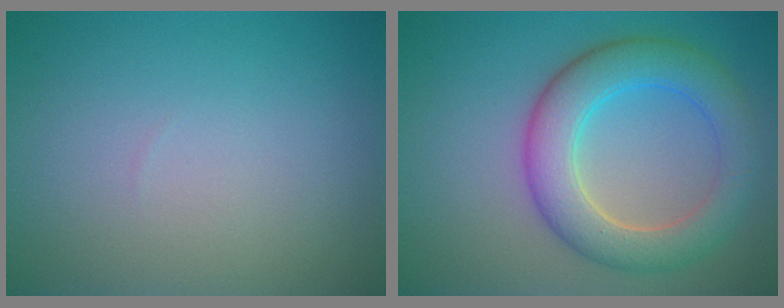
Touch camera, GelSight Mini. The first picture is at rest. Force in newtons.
{"total": 6.5, "press": 6.5, "slide": 0.2}